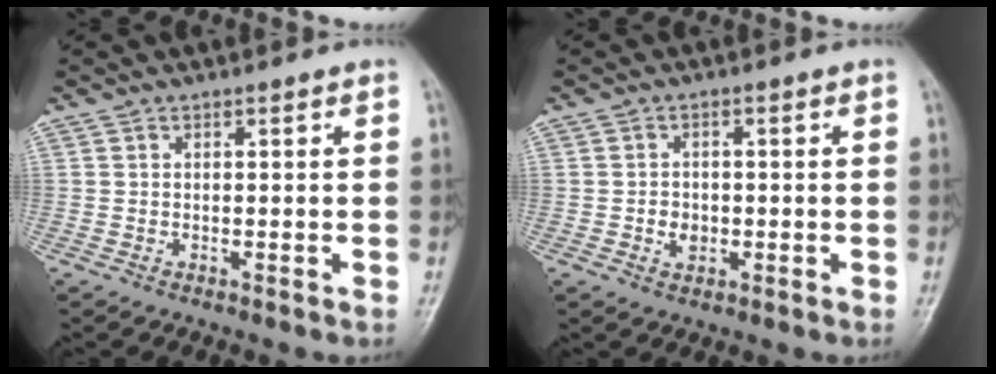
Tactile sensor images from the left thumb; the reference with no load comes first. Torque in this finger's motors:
{"motor_torque": [-0.17, 0.10, 0.06, -0.03, -0.01]}